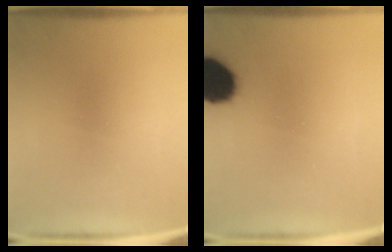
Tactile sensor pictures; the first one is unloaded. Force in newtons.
{"total": 15.7}